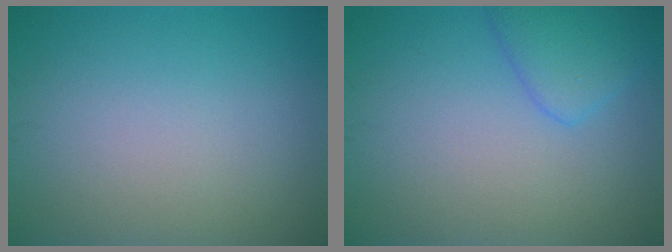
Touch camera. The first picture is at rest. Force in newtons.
{"total": 2.9, "press": 2.9, "slide": 0.2}